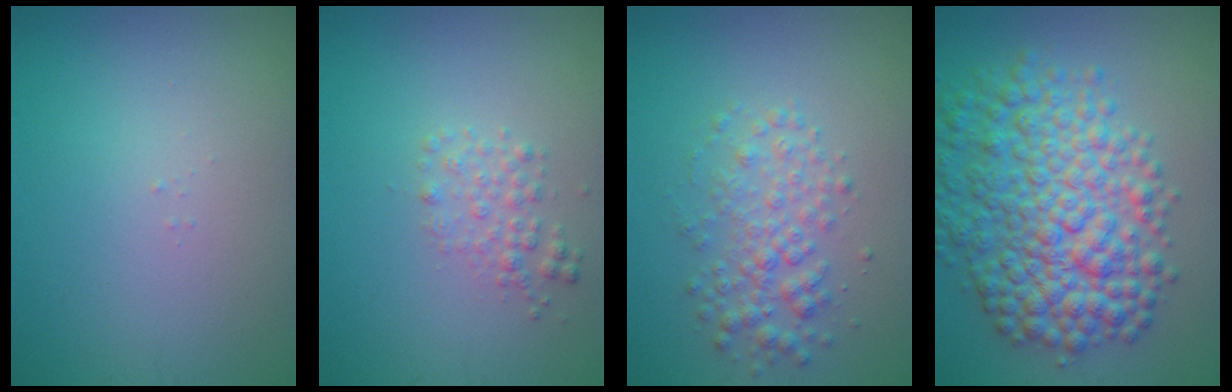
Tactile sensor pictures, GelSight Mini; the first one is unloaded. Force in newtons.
{"total": 1.6, "press": 1.6, "slide": 0.0}
{"total": 3.0, "press": 3.0, "slide": 0.0}
{"total": 8.9, "press": 8.9, "slide": 0.2}